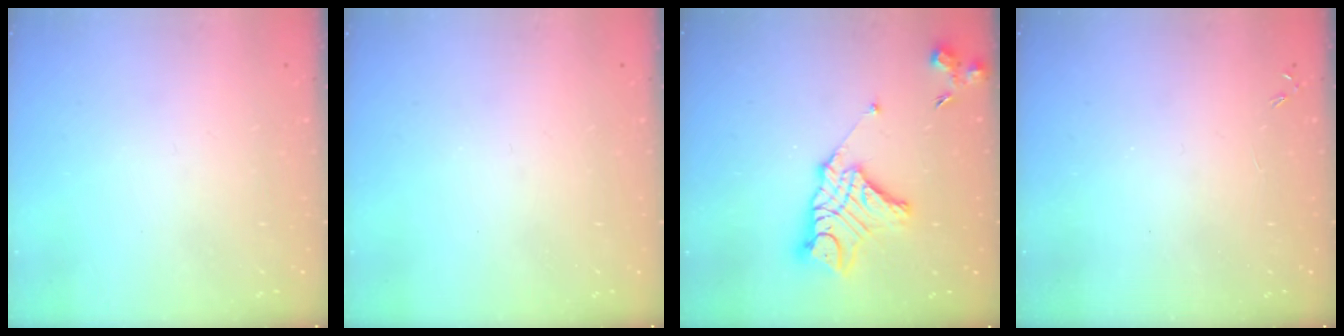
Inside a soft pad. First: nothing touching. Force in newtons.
{"total": 0.0}
{"total": 13.3, "press": 13.3, "slide": 1.2}
{"total": 0.0}